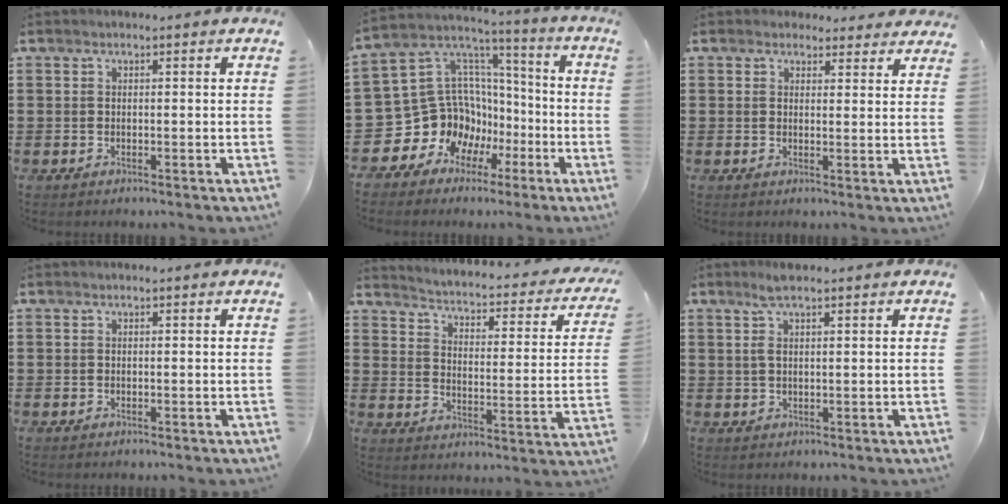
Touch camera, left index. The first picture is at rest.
{"total": 12.8, "force": [-4.0, 11.7, 3.2], "torque": [-0.111, -0.022, -0.049]}
{"total": 2.8, "force": [2.5, 1.2, 0.4], "torque": [-0.008, -0.006, 0.046]}
{"total": 0.0}
{"total": 2.1, "force": [1.8, -0.2, 1.0], "torque": [-0.037, -0.028, 0.018]}
{"total": 3.3, "force": [1.6, 0.7, 2.8], "torque": [-0.057, 0.005, 0.027]}